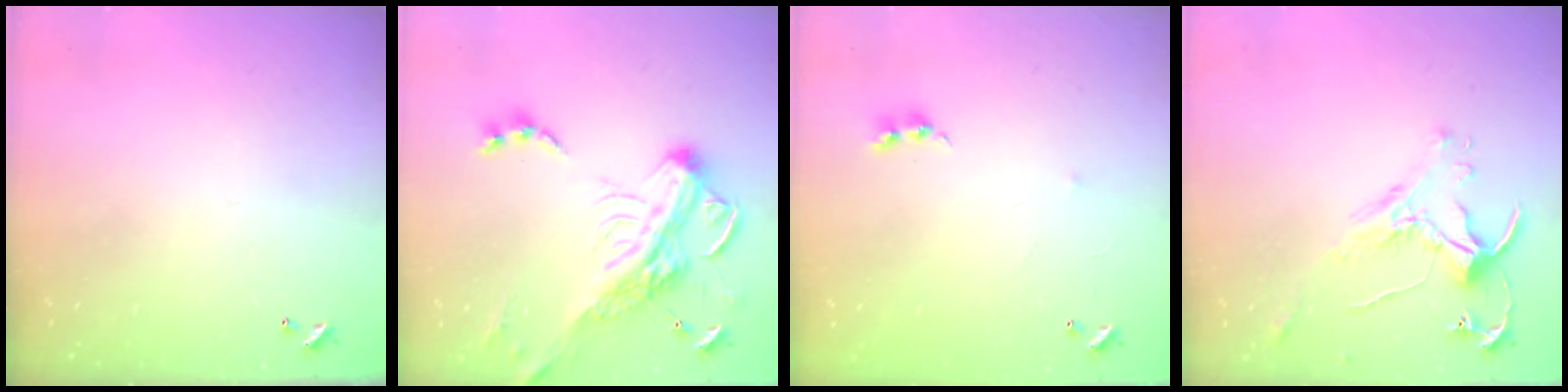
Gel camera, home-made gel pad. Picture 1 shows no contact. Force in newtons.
{"total": 10.9, "press": 10.7, "slide": 2.2}
{"total": 6.5, "press": 6.5, "slide": 0.6}
{"total": 0.8, "press": 0.7, "slide": 0.3}